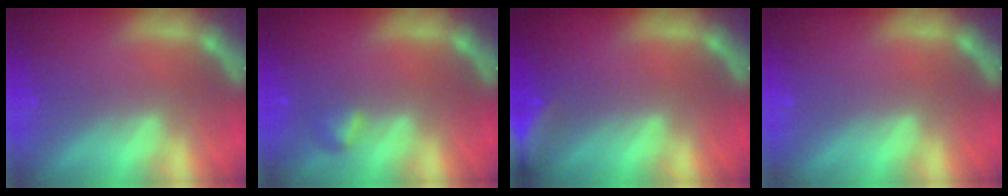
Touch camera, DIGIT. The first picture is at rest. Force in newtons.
{"total": 1.4}
{"total": 6.0}
{"total": 0.0}